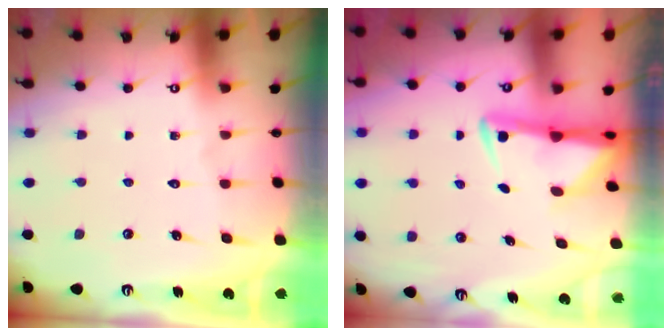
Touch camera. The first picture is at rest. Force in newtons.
{"total": 3.0, "press": 2.9, "slide": 0.4}